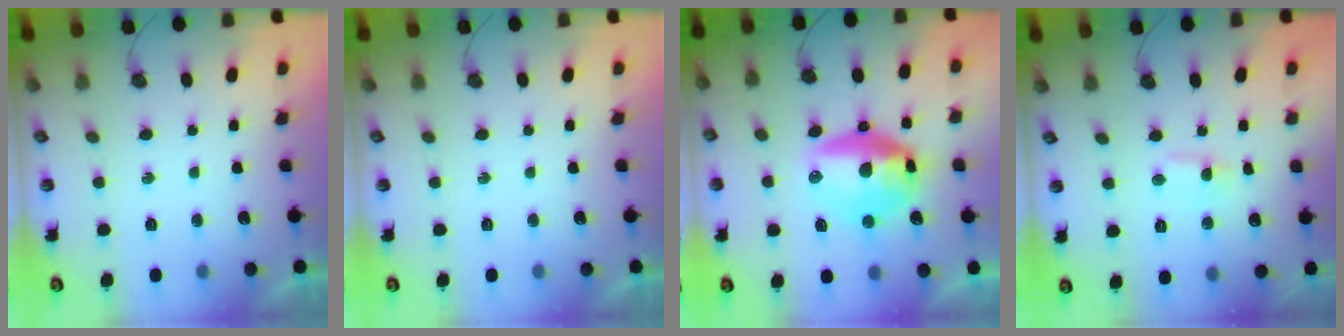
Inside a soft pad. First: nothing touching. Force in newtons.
{"total": 0.0}
{"total": 14.4, "press": 14.4, "slide": 1.1}
{"total": 2.9, "press": 2.9, "slide": 0.4}